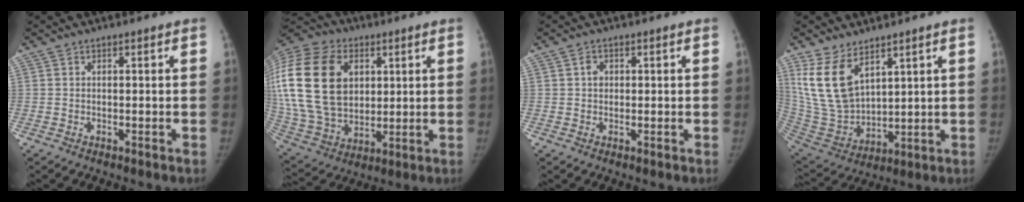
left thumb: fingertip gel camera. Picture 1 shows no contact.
{"total": 32.8, "force": [7.8, 23.2, 21.8], "torque": [-0.498, 0.037, 0.162]}
{"total": 2.0, "force": [0.5, 1.7, 0.9], "torque": [-0.004, 0.001, 0.005]}
{"total": 14.2, "force": [7.6, 8.2, 8.8], "torque": [-0.155, -0.037, 0.178]}